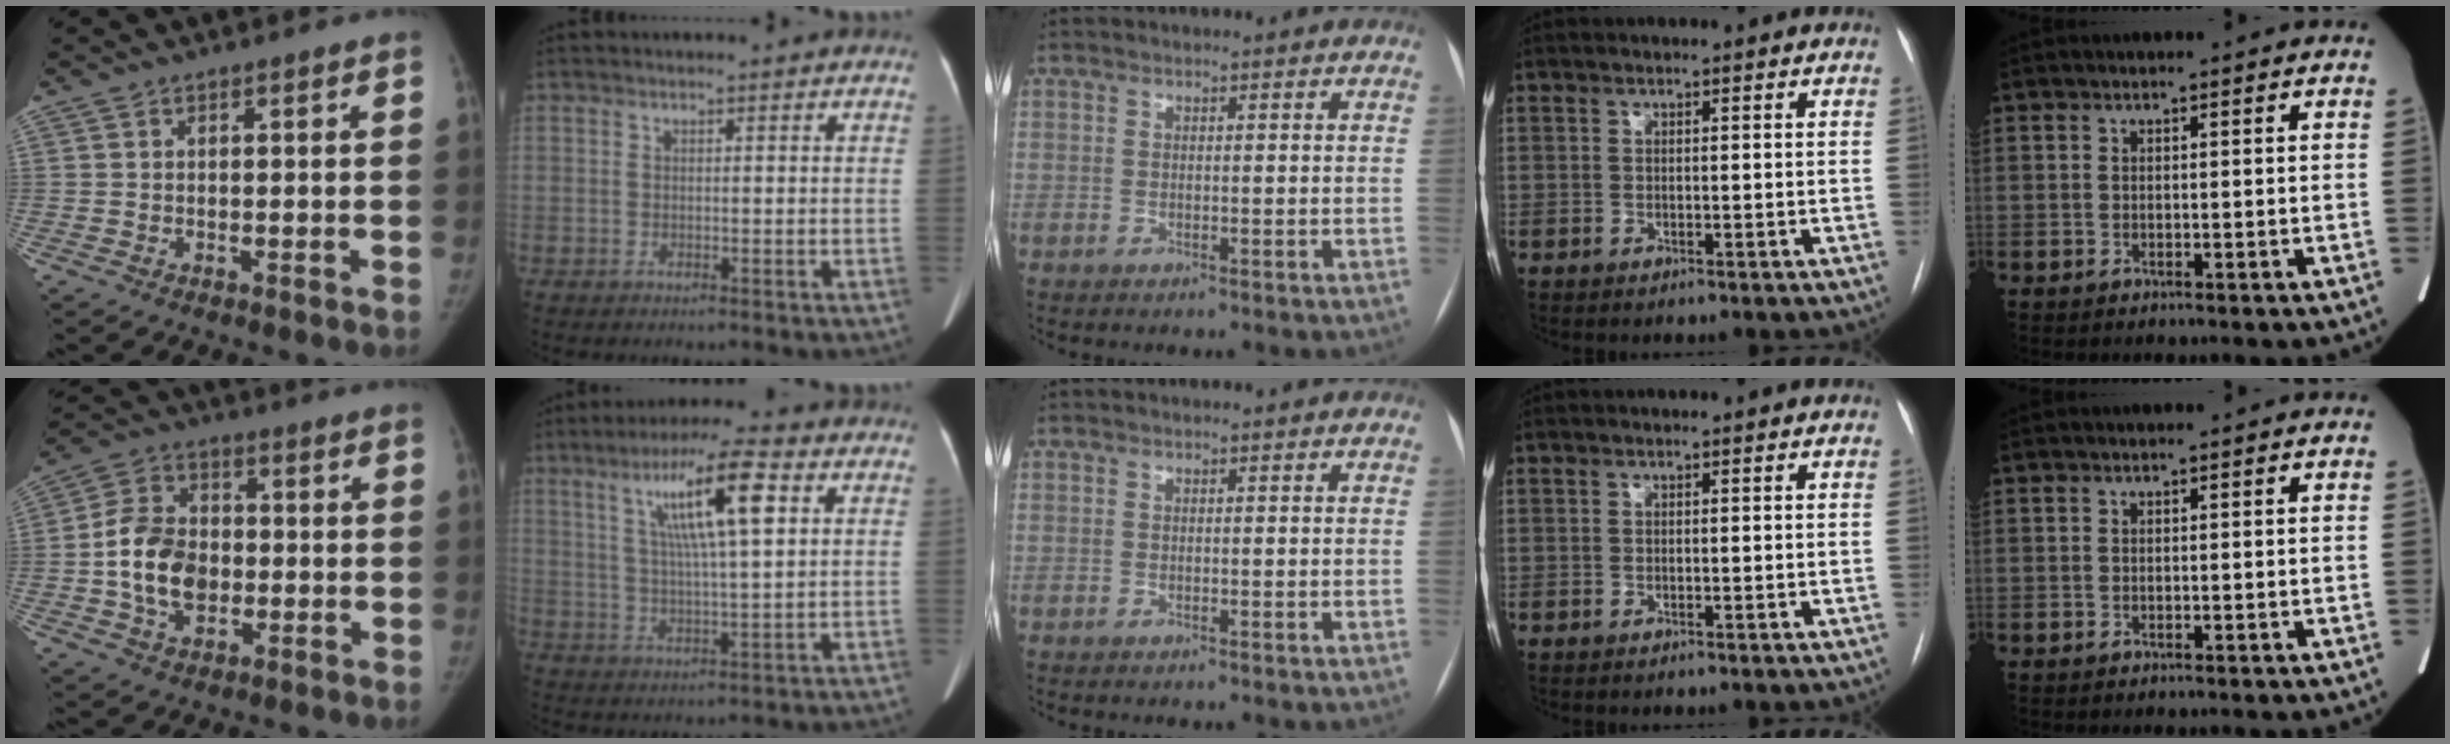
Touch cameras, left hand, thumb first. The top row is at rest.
{"thumb": {"total": 12.1, "force": [-1.6, 8.7, 8.2], "torque": [-0.131, 0.020, -0.033]}, "index": {"total": 11.7, "force": [4.1, 1.2, 10.9], "torque": [-0.193, 0.018, 0.070]}}